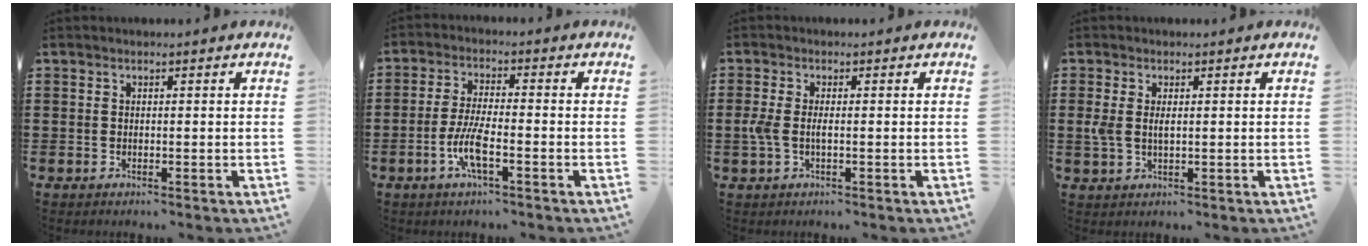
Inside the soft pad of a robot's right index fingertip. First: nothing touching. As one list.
[{"total": 5.9, "force": [-2.5, 1.1, 5.2], "torque": [-0.123, -0.015, -0.051]}, {"total": 2.3, "force": [-0.5, 0.7, 2.2], "torque": [-0.055, -0.004, -0.013]}, {"total": 2.6, "force": [0.3, 1.3, 2.2], "torque": [-0.060, 0.000, -0.001]}]